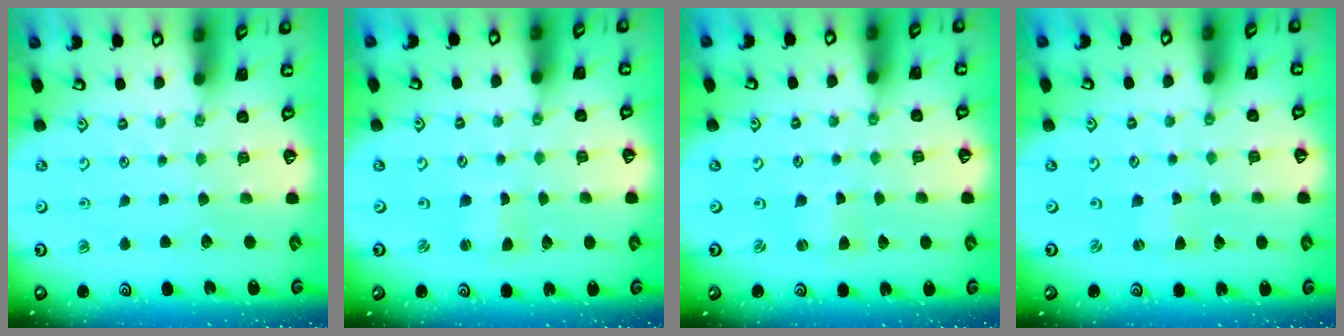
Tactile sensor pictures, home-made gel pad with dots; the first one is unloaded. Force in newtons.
{"total": 0.9, "press": 0.9, "slide": 0.0}
{"total": 1.0, "press": 1.0, "slide": 0.1}
{"total": 0.7, "press": 0.7, "slide": 0.1}